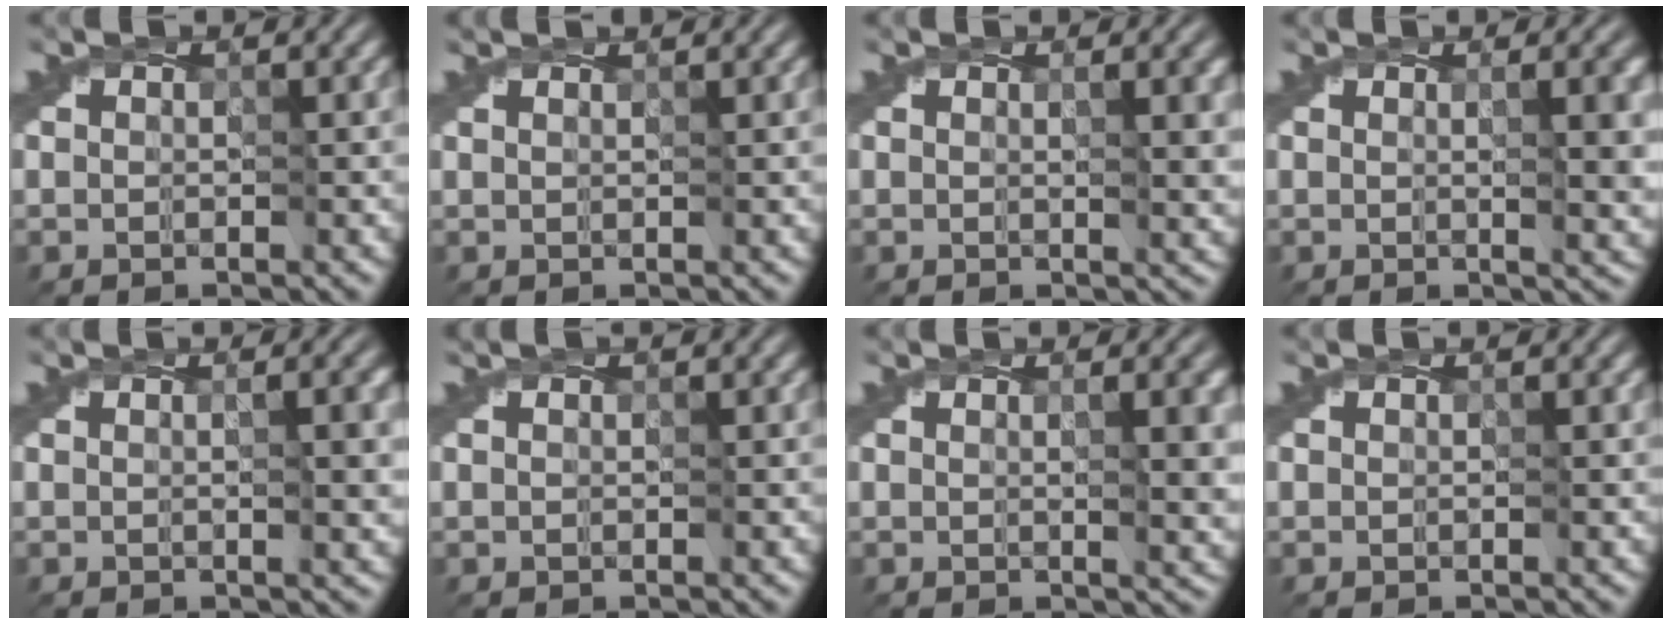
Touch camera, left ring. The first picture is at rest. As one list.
[{"total": 0.5, "force": [0.4, -0.2, 0.2], "torque": [-0.004, 0.003, 0.005]}, {"total": 3.4, "force": [0.5, 0.9, 3.2], "torque": [-0.044, -0.001, 0.005]}, {"total": 5.8, "force": [0.4, 2.0, 5.4], "torque": [-0.048, 0.004, 0.002]}, {"total": 4.2, "force": [0.1, 1.2, 4.0], "torque": [-0.042, 0.003, 0.000]}, {"total": 0.5, "force": [0.3, 0.0, 0.4], "torque": [-0.003, 0.002, 0.004]}, {"total": 5.0, "force": [0.4, 1.6, 4.7], "torque": [-0.048, 0.000, 0.004]}, {"total": 0.0}]